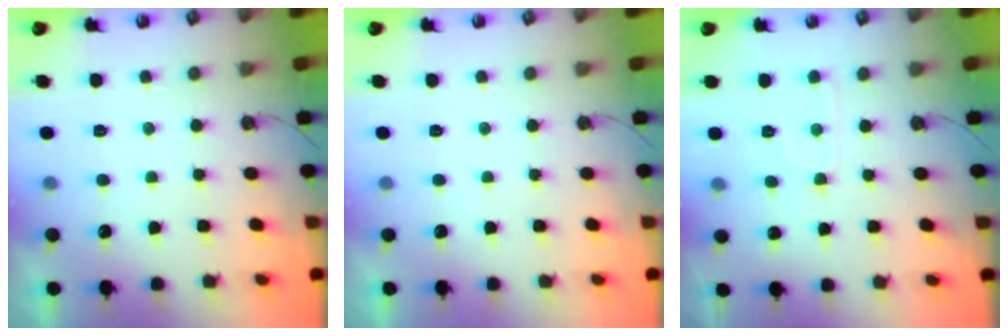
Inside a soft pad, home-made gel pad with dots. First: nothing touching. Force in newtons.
{"total": 0.0}
{"total": 4.1, "press": 4.1, "slide": 0.6}